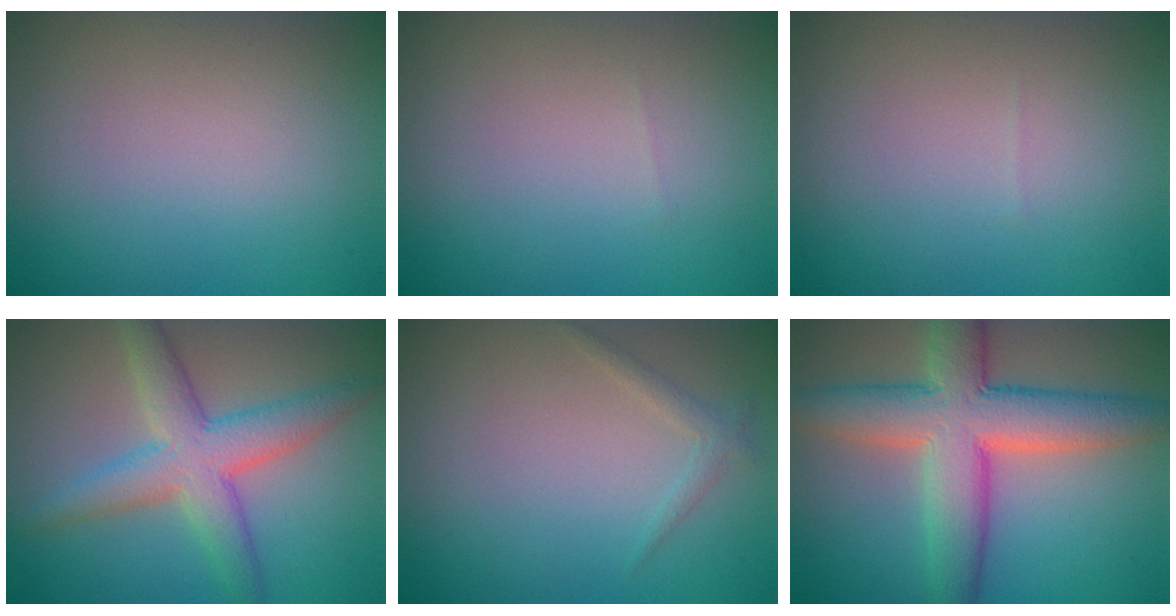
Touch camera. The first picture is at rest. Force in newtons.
{"total": 0.0}
{"total": 0.0}
{"total": 5.5, "press": 5.5, "slide": 0.1}
{"total": 1.1, "press": 1.1, "slide": 0.1}
{"total": 8.6, "press": 8.6, "slide": 0.4}